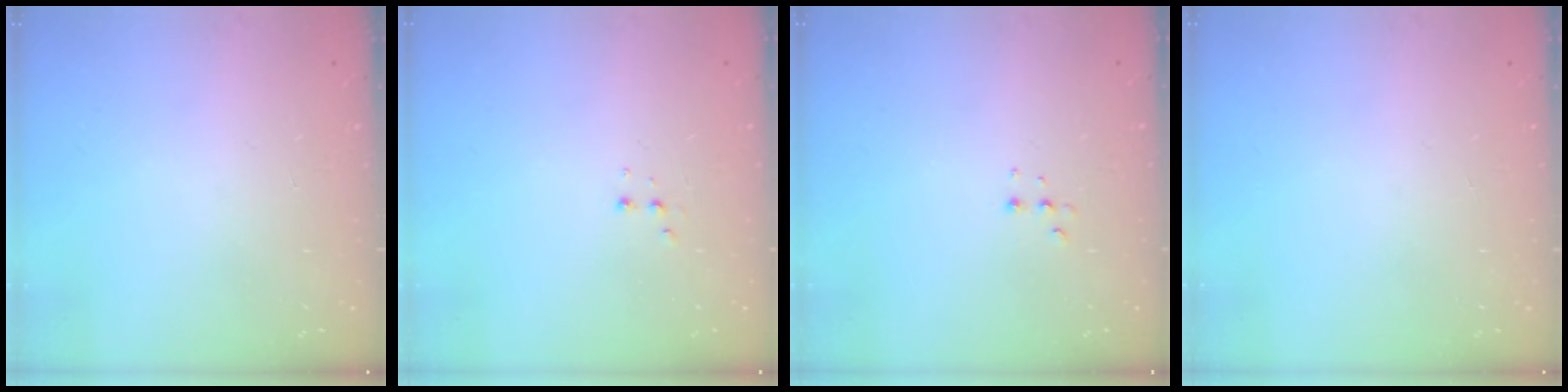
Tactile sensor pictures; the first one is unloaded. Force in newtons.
{"total": 2.5, "press": 2.4, "slide": 0.8}
{"total": 4.2, "press": 4.1, "slide": 0.9}
{"total": 0.0}